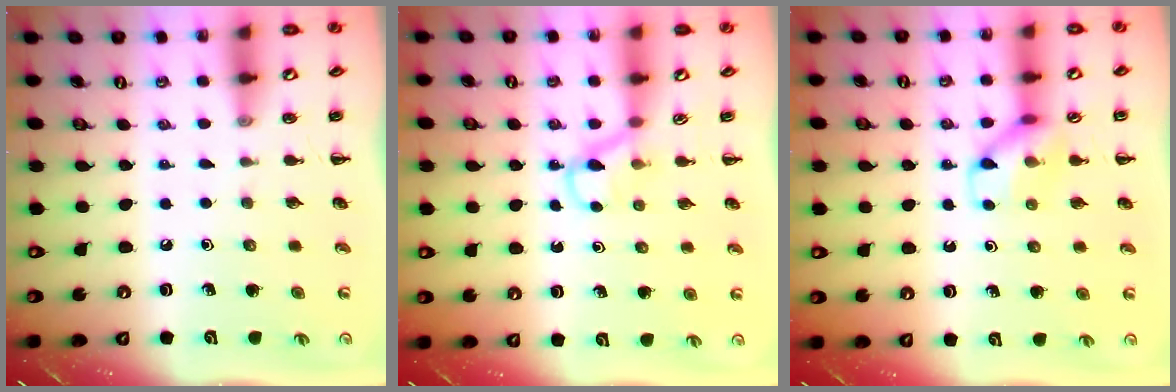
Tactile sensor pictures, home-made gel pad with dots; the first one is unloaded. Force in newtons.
{"total": 3.3, "press": 3.1, "slide": 1.1}
{"total": 10.0, "press": 9.9, "slide": 0.7}